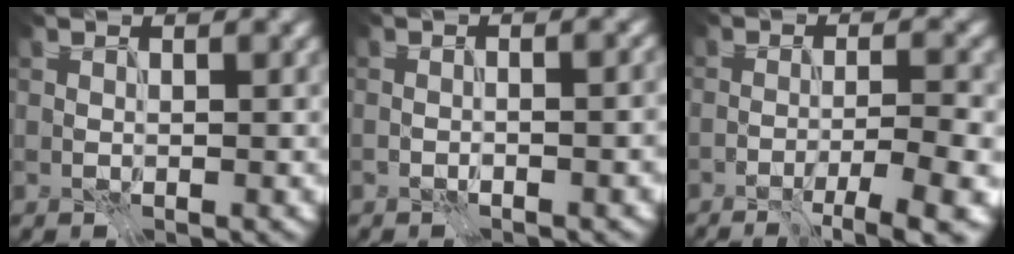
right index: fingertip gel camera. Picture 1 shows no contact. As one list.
[{"total": 3.0, "force": [-0.1, 1.2, 2.7], "torque": [-0.005, 0.020, -0.019]}, {"total": 6.1, "force": [-2.6, 1.3, 5.3], "torque": [-0.059, -0.007, -0.035]}]